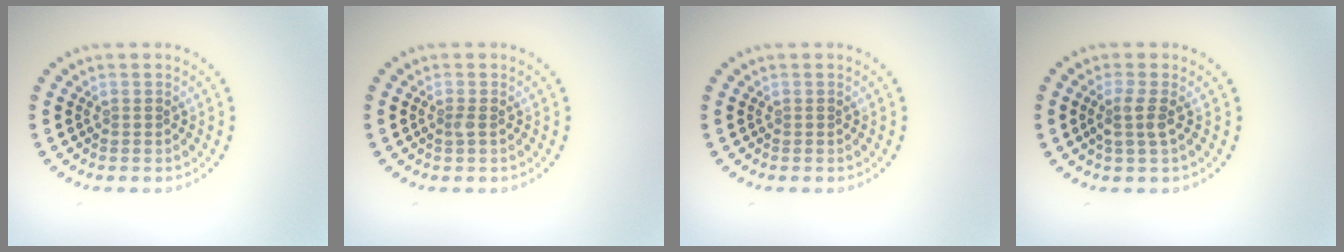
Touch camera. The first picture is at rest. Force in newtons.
{"total": 0.7, "press": 0.6, "slide": 0.3}
{"total": 0.0}
{"total": 1.9, "press": 1.5, "slide": 1.1}